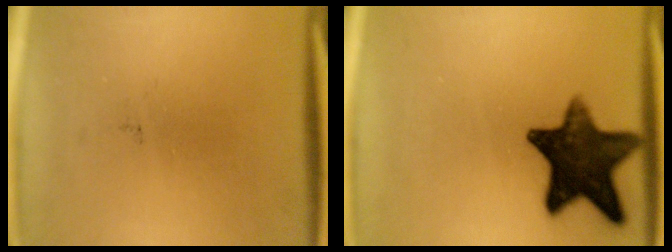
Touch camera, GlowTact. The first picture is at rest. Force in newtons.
{"total": 14.0}